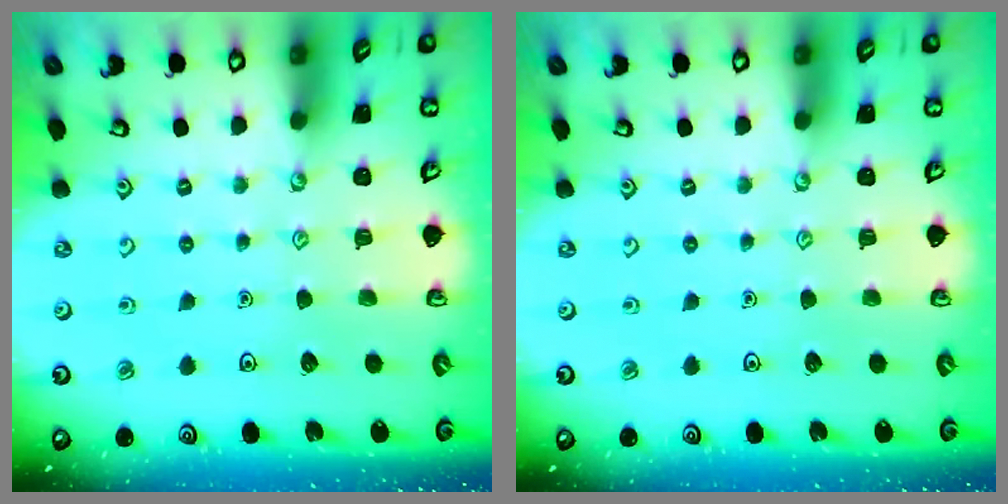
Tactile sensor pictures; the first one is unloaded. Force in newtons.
{"total": 0.0}